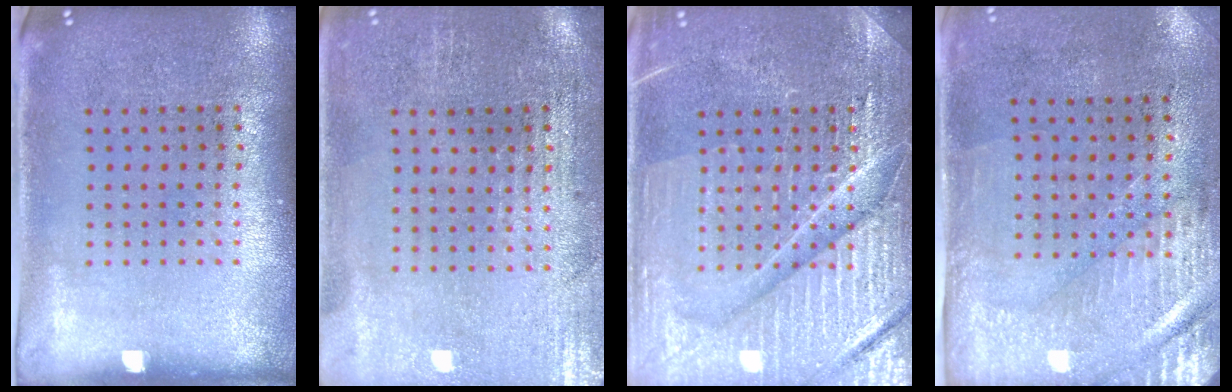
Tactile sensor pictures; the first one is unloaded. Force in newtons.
{"total": 0.6, "press": 0.5, "slide": 0.4}
{"total": 7.4, "press": 7.4, "slide": 1.0}
{"total": 3.0, "press": 2.5, "slide": 1.6}